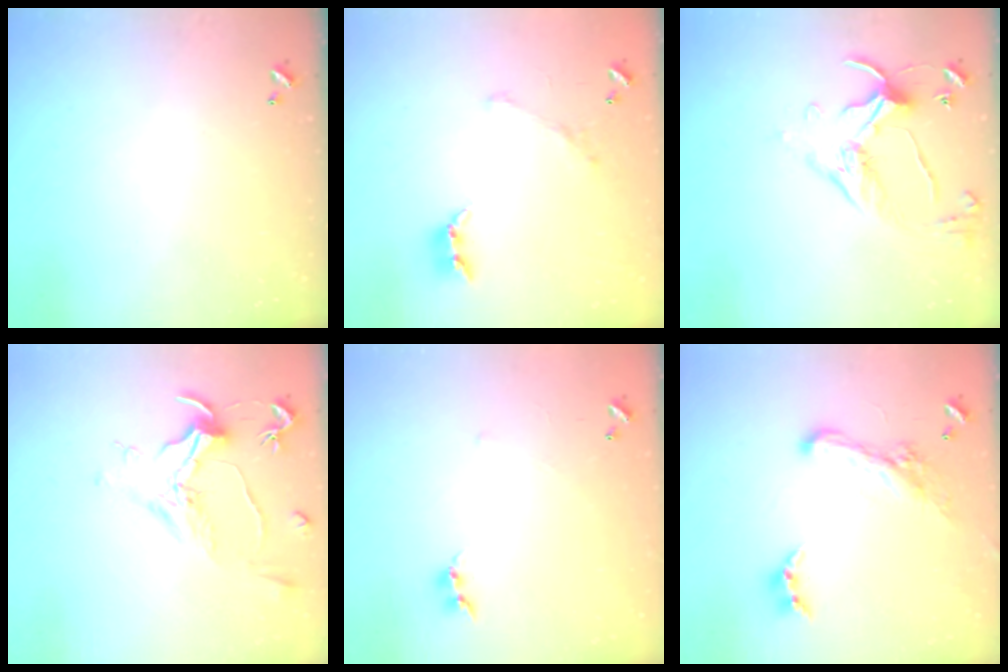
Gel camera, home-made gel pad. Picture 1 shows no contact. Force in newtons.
{"total": 2.3, "press": 2.0, "slide": 1.0}
{"total": 6.7, "press": 6.6, "slide": 1.1}
{"total": 1.5, "press": 1.3, "slide": 0.8}
{"total": 5.1, "press": 5.0, "slide": 0.7}
{"total": 3.4, "press": 3.1, "slide": 1.4}